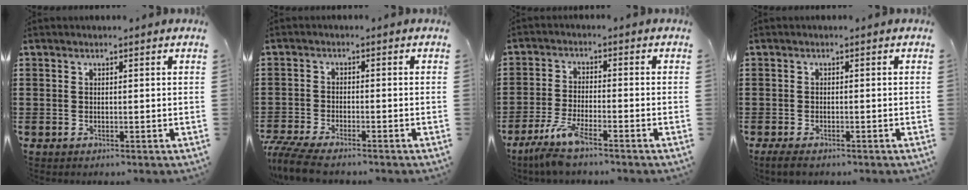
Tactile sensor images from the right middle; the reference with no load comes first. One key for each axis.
{"total": 4.5, "fx": -4.1, "fy": 0.3, "fz": 1.8, "tx": -0.055, "ty": -0.016, "tz": -0.086}
{"total": 5.9, "fx": -4.5, "fy": 0.5, "fz": 3.8, "tx": -0.095, "ty": -0.021, "tz": -0.089}
{"total": 1.2, "fx": -0.9, "fy": 0.4, "fz": 0.7, "tx": -0.022, "ty": -0.004, "tz": -0.019}